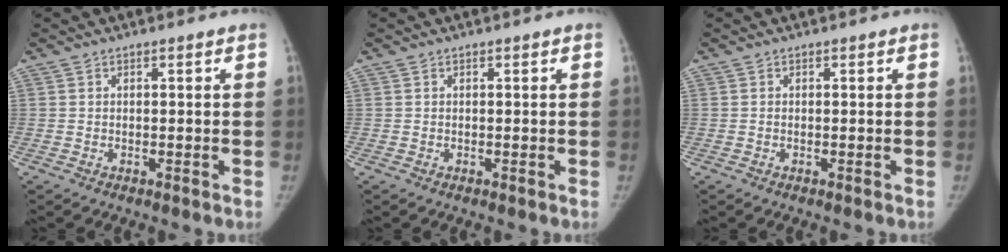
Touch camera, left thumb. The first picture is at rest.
{"total": 0.0}
{"total": 0.0}